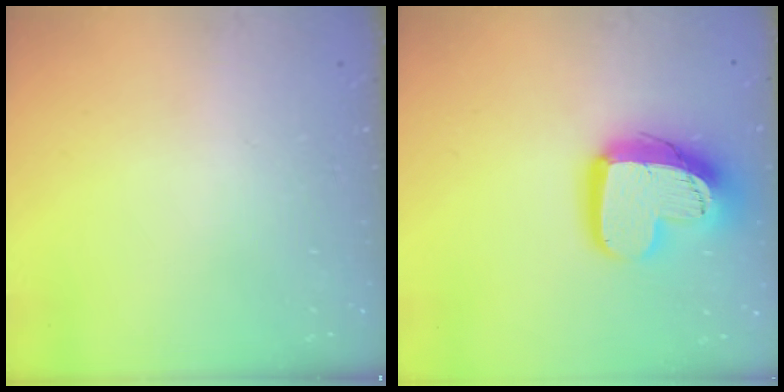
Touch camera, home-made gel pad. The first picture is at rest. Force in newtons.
{"total": 17.0, "press": 17.0, "slide": 1.7}